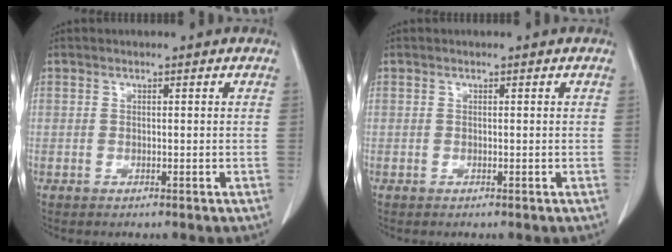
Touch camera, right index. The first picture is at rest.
{"total": 0.0}